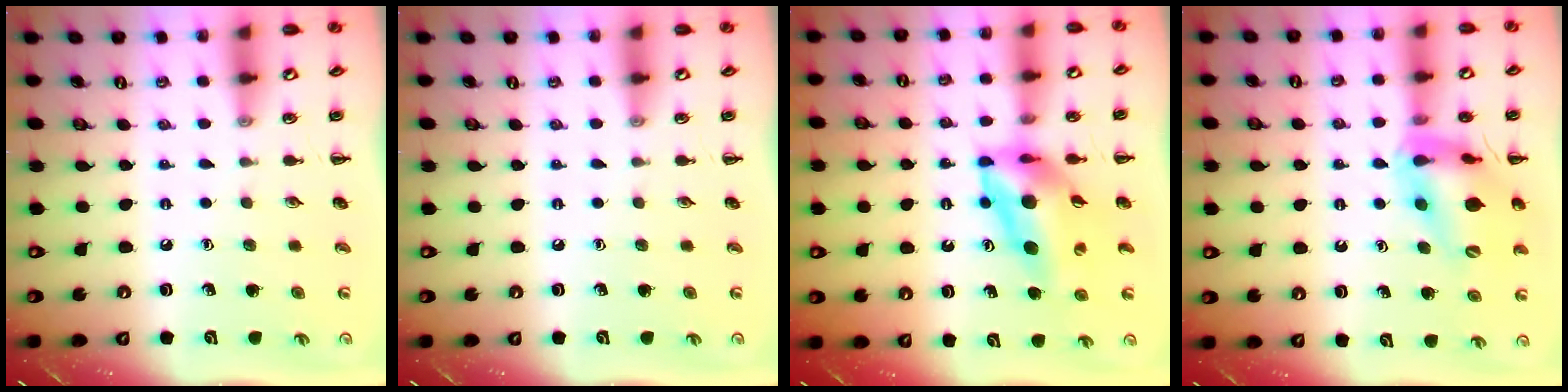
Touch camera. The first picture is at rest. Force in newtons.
{"total": 0.0}
{"total": 11.7, "press": 11.0, "slide": 3.8}
{"total": 17.4, "press": 17.0, "slide": 4.0}